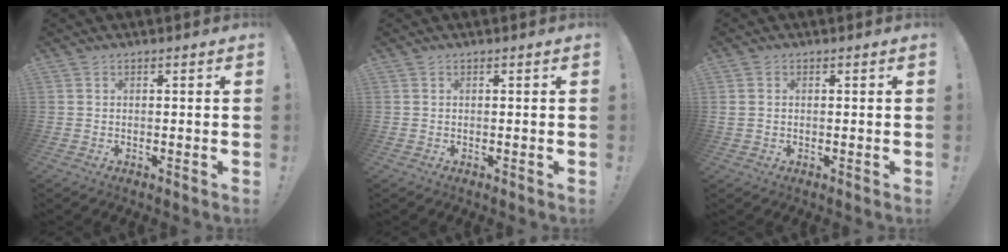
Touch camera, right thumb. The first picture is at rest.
{"total": 0.0}
{"total": 1.0, "force": [0.6, 0.8, 0.1], "torque": [-0.001, 0.004, 0.013]}